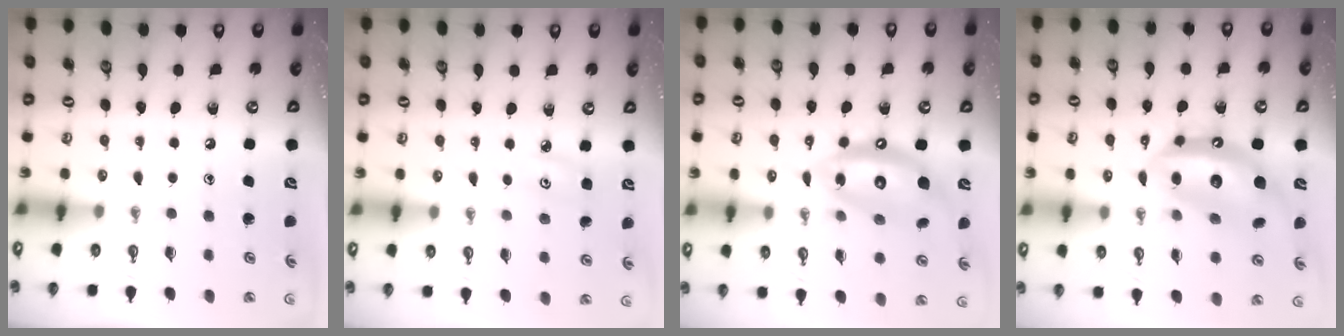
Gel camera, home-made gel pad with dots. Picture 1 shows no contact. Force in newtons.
{"total": 4.2, "press": 4.2, "slide": 0.4}
{"total": 13.5, "press": 13.4, "slide": 1.4}
{"total": 13.6, "press": 13.5, "slide": 1.5}